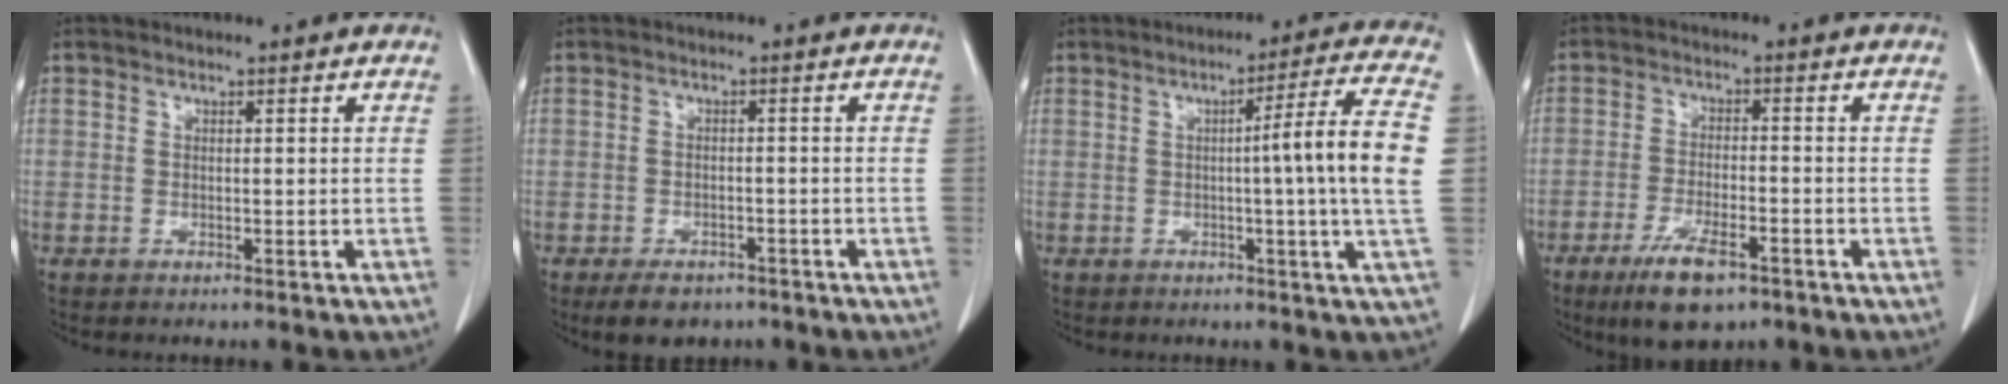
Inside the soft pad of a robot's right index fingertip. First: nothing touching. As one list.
[{"total": 5.3, "force": [-3.9, 2.9, 2.0], "torque": [-0.027, 0.000, -0.054]}, {"total": 10.8, "force": [0.0, -2.1, 10.5], "torque": [-0.146, -0.003, -0.002]}, {"total": 8.2, "force": [-5.2, 2.3, 5.9], "torque": [-0.112, -0.012, -0.084]}]